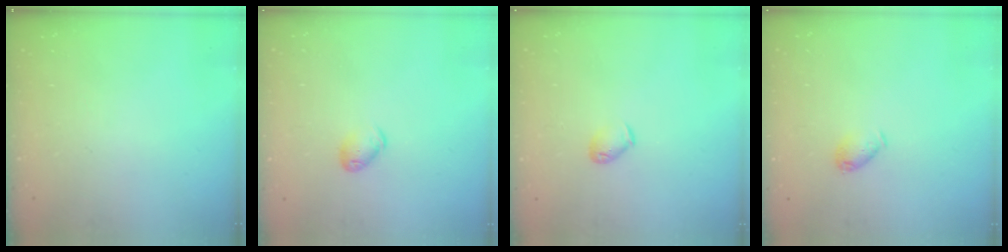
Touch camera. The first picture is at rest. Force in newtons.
{"total": 5.6, "press": 5.5, "slide": 0.9}
{"total": 3.9, "press": 3.9, "slide": 0.7}
{"total": 6.0, "press": 5.9, "slide": 1.2}